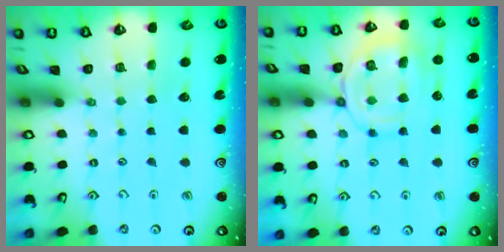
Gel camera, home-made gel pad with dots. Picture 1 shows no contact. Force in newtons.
{"total": 13.7, "press": 13.7, "slide": 1.3}